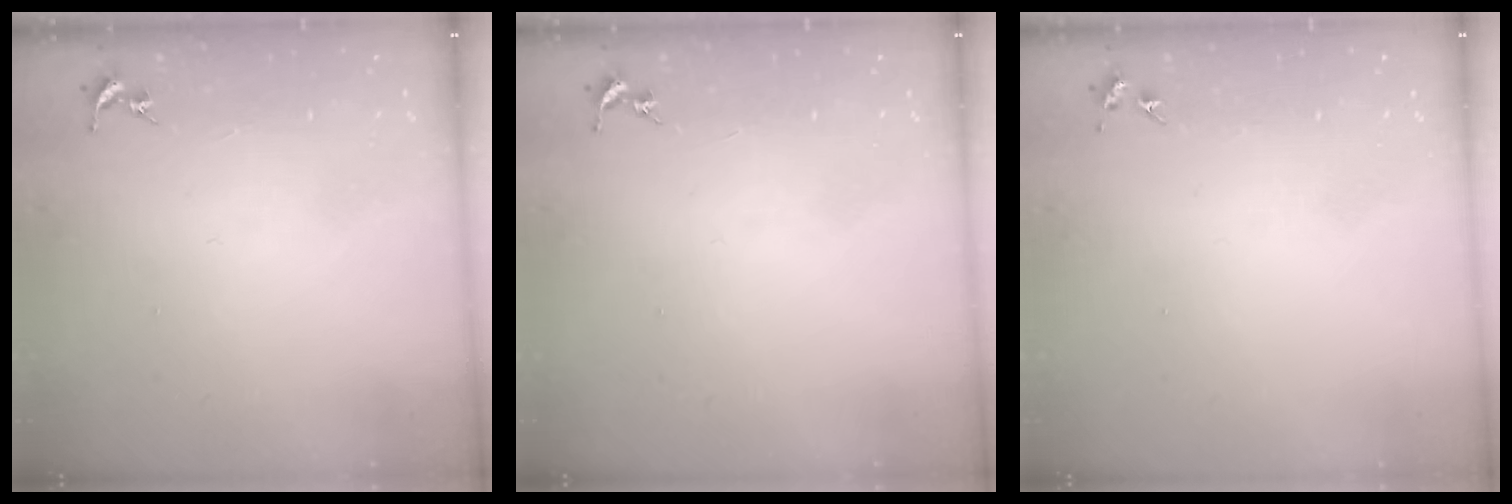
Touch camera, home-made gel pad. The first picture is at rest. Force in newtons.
{"total": 0.0}
{"total": 4.3, "press": 4.3, "slide": 0.6}